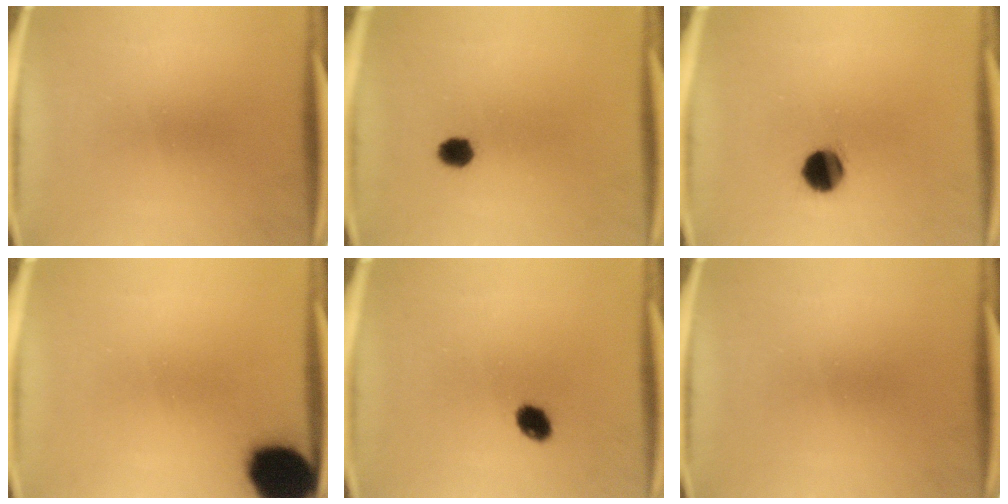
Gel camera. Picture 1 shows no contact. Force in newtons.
{"total": 3.1}
{"total": 7.6}
{"total": 15.9}
{"total": 4.0}
{"total": 0.0}